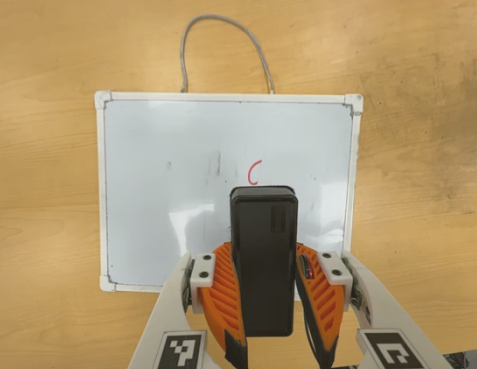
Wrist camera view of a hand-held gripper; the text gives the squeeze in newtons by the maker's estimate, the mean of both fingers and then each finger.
{"total": 8.6, "left": 7.7, "right": 9.4}